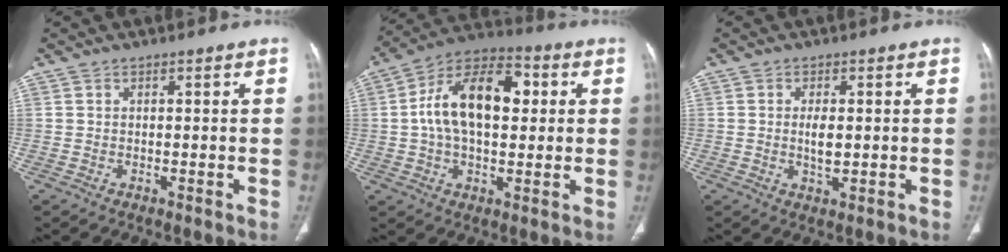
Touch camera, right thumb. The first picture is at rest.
{"total": 17.3, "force": [2.4, 10.0, 14.0], "torque": [-0.224, 0.028, 0.035]}
{"total": 3.4, "force": [0.1, 1.5, 3.0], "torque": [-0.055, -0.004, 0.006]}